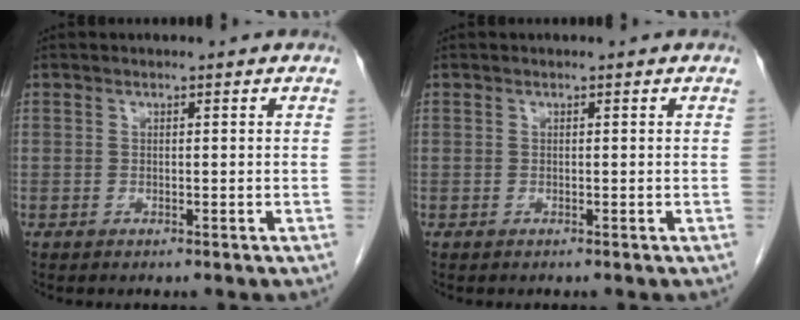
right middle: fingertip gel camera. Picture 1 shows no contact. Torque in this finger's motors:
{"motor_torque": [0.00, 0.00, 0.00, 0.00]}